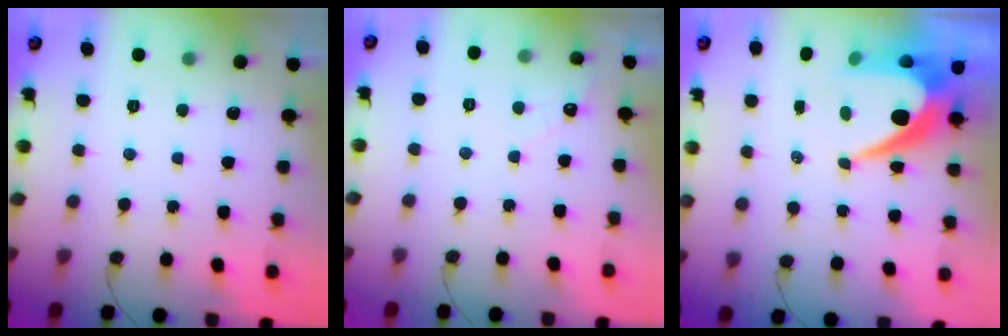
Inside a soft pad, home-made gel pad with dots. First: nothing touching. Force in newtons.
{"total": 2.2, "press": 2.2, "slide": 0.2}
{"total": 11.2, "press": 11.2, "slide": 0.6}